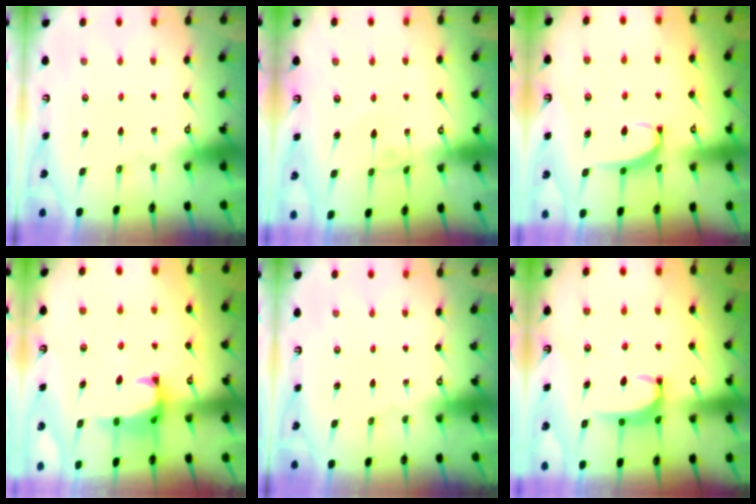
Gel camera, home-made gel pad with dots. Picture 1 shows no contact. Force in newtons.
{"total": 2.0, "press": 2.0, "slide": 0.2}
{"total": 2.9, "press": 2.7, "slide": 0.9}
{"total": 0.9, "press": 0.3, "slide": 0.8}
{"total": 0.0}
{"total": 2.8, "press": 2.7, "slide": 0.4}